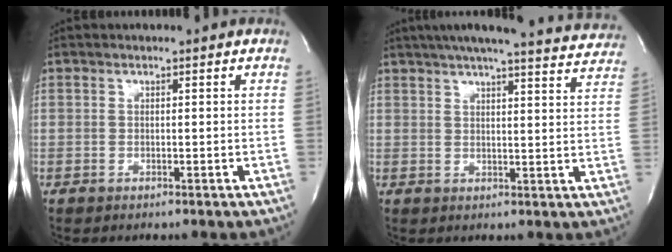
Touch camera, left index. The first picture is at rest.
{"total": 23.5, "force": [21.5, 2.2, 9.2], "torque": [-0.143, -0.022, 0.255]}